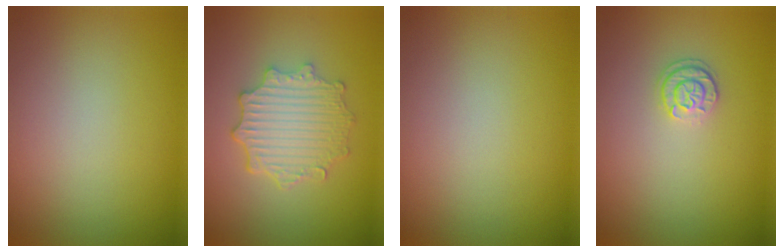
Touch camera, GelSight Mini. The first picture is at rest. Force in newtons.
{"total": 4.9, "press": 3.9, "slide": 2.9}
{"total": 0.0}
{"total": 1.7, "press": 1.6, "slide": 0.7}